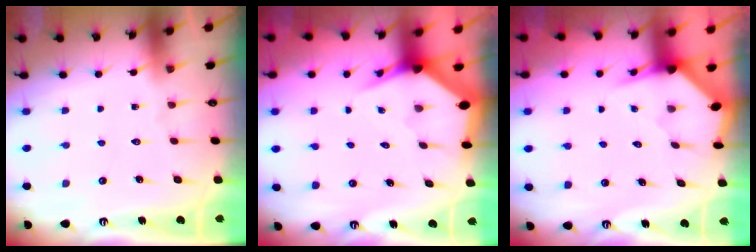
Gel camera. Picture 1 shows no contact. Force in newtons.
{"total": 3.7, "press": 3.7, "slide": 0.4}
{"total": 3.3, "press": 3.3, "slide": 0.3}